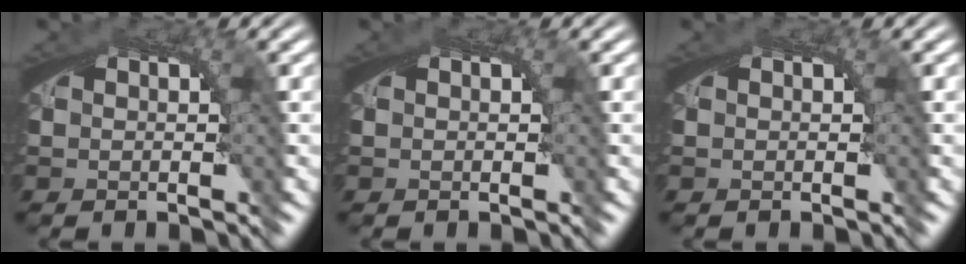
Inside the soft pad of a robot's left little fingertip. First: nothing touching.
{"total": 0.0}
{"total": 0.0}